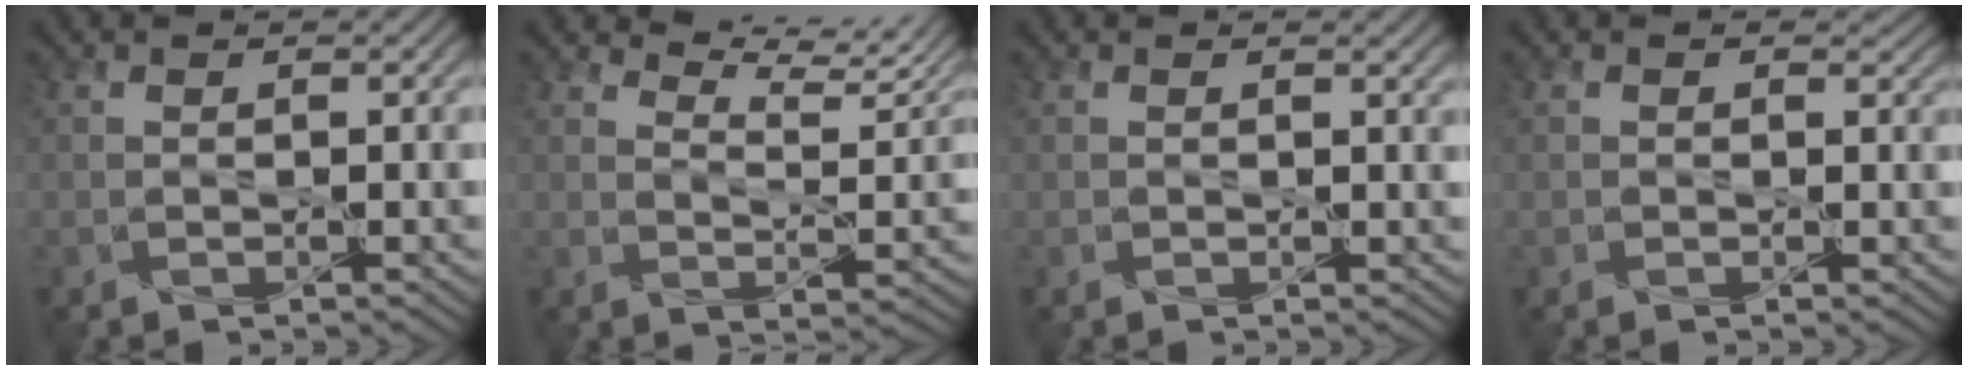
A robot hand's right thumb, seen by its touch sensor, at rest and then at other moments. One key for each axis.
{"total": 7.1, "fx": 6.0, "fy": 1.7, "fz": 3.5, "tx": -0.081, "ty": 0.003, "tz": 0.094}
{"total": 0.5, "fx": 0.4, "fy": 0.0, "fz": 0.3, "tx": -0.004, "ty": -0.001, "tz": 0.009}
{"total": 0.8, "fx": 0.4, "fy": 0.7, "fz": 0.2, "tx": -0.006, "ty": -0.005, "tz": 0.005}